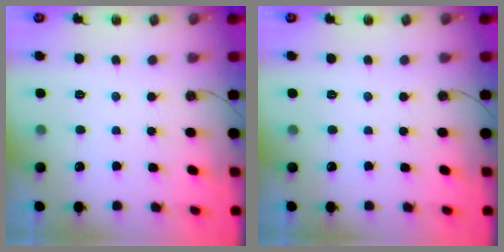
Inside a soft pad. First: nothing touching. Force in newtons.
{"total": 0.0}